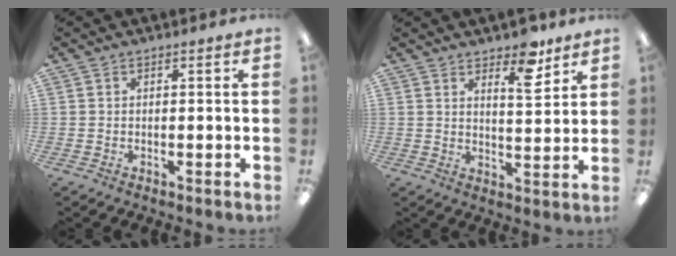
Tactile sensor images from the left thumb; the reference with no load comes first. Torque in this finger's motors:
{"motor_torque": [0.33, 0.40, -0.14, -0.30, 0.04]}